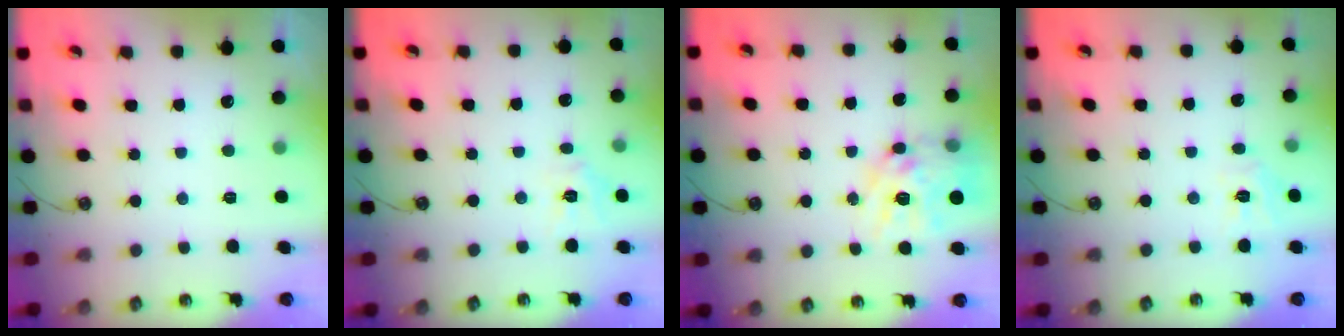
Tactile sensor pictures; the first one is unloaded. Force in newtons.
{"total": 6.0, "press": 5.9, "slide": 0.4}
{"total": 15.1, "press": 15.1, "slide": 1.4}
{"total": 5.4, "press": 5.4, "slide": 0.5}